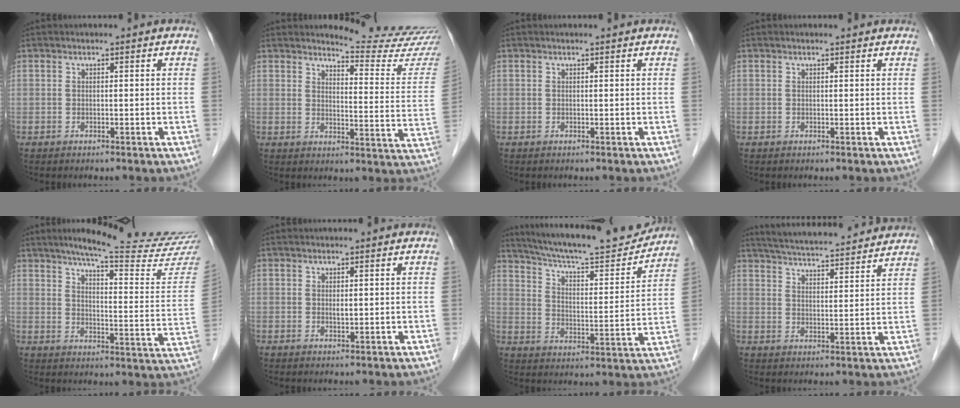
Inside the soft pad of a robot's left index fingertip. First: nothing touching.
{"total": 13.3, "force": [13.1, -0.9, 2.0], "torque": [-0.020, -0.106, 0.142]}
{"total": 0.8, "force": [0.8, 0.0, 0.2], "torque": [-0.008, 0.004, 0.012]}
{"total": 1.5, "force": [1.5, 0.2, 0.3], "torque": [-0.013, 0.009, 0.016]}
{"total": 22.0, "force": [19.8, -0.3, 9.6], "torque": [-0.133, -0.082, 0.246]}
{"total": 0.8, "force": [0.3, 0.3, 0.6], "torque": [-0.013, -0.003, 0.006]}
{"total": 19.6, "force": [18.1, 2.1, 7.2], "torque": [-0.122, -0.010, 0.264]}
{"total": 19.1, "force": [17.7, 2.0, 6.8], "torque": [-0.114, 0.027, 0.248]}